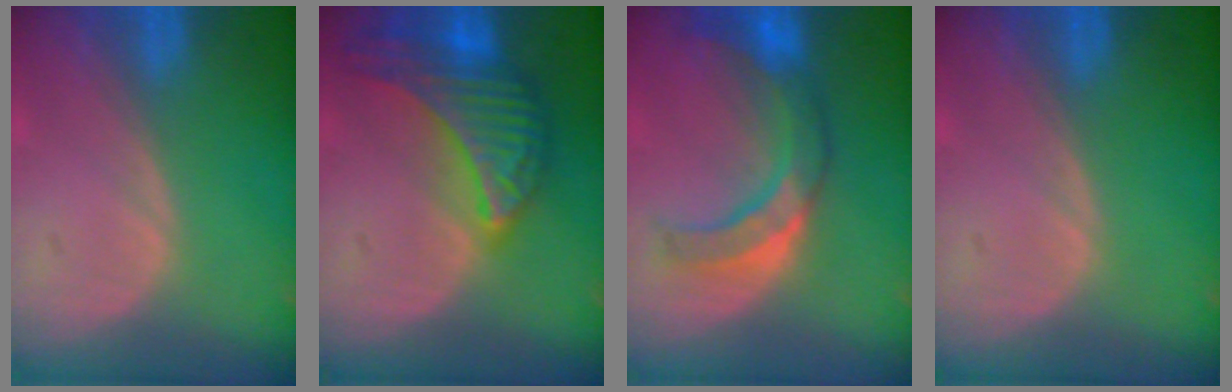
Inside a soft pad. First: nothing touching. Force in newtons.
{"total": 9.6, "press": 9.5, "slide": 0.6}
{"total": 7.6, "press": 7.6, "slide": 0.7}
{"total": 0.0}